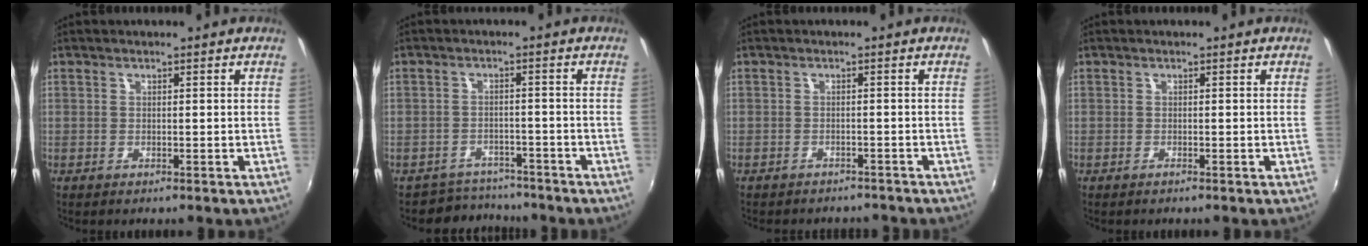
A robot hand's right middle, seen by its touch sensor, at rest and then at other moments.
{"total": 5.9, "force": [-5.3, 2.6, -0.3], "torque": [-0.007, 0.009, -0.084]}
{"total": 4.9, "force": [-4.3, 2.1, 1.1], "torque": [-0.030, -0.004, -0.058]}
{"total": 0.0}